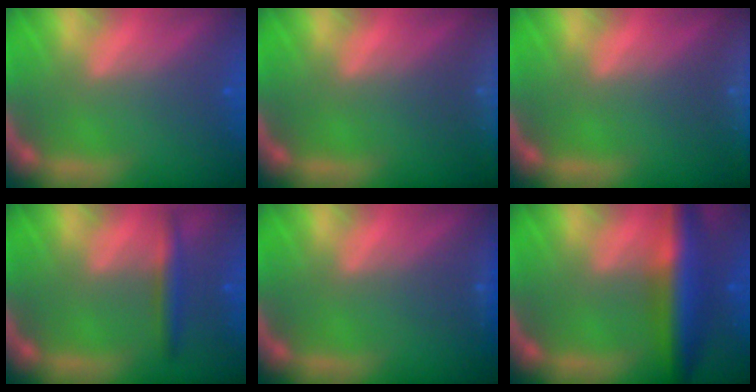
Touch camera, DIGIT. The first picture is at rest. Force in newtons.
{"total": 9.0}
{"total": 9.0}
{"total": 2.4}
{"total": 0.9}
{"total": 7.0}